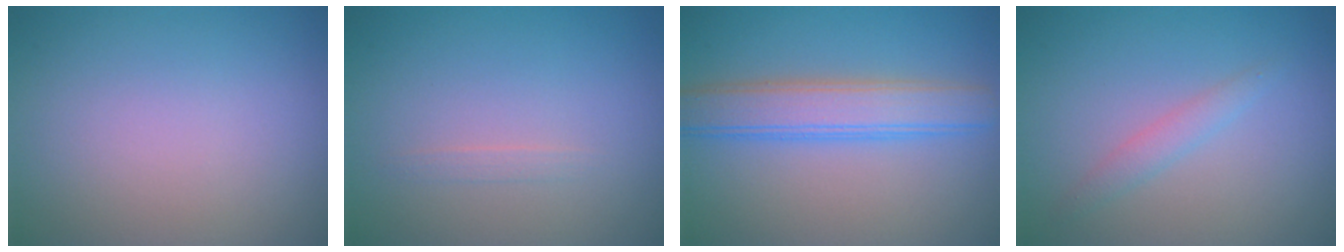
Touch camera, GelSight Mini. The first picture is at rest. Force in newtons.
{"total": 0.7, "press": 0.7, "slide": 0.1}
{"total": 4.6, "press": 4.6, "slide": 0.1}
{"total": 1.4, "press": 1.4, "slide": 0.1}